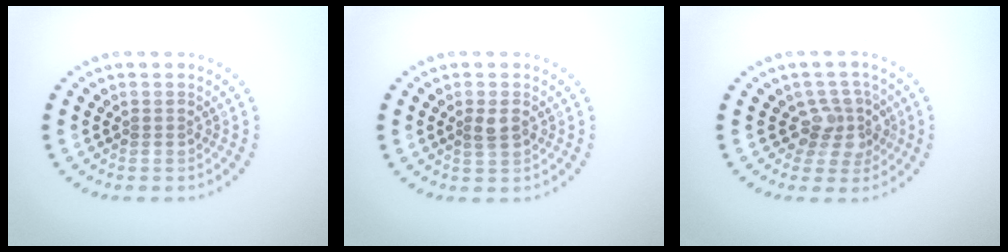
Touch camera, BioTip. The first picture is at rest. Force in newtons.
{"total": 1.6, "press": 1.5, "slide": 0.4}
{"total": 3.1, "press": 2.7, "slide": 1.5}